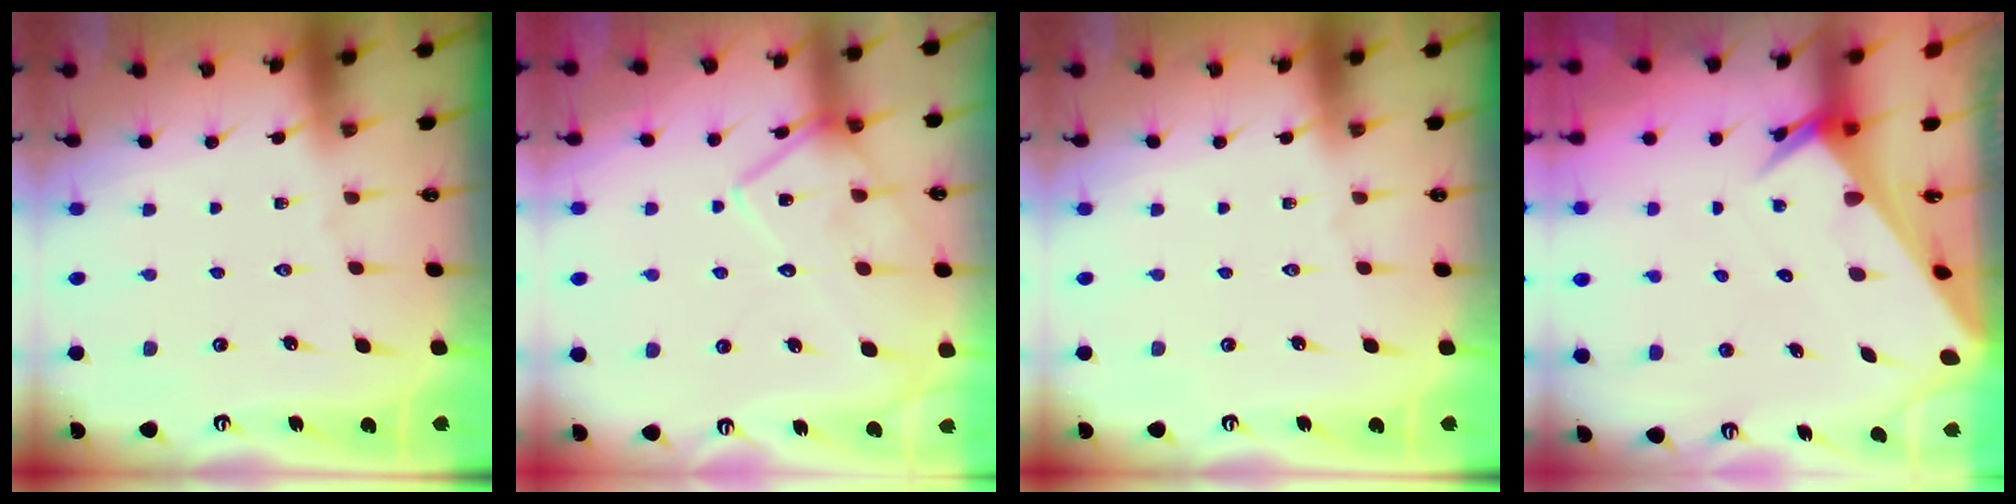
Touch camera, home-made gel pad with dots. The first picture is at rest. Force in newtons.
{"total": 15.5, "press": 15.4, "slide": 1.2}
{"total": 0.0}
{"total": 4.2, "press": 4.1, "slide": 0.3}